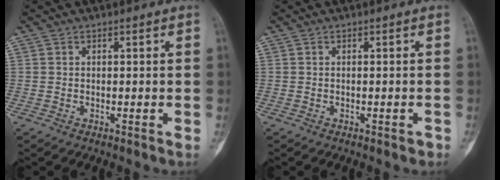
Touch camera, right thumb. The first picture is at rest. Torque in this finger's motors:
{"motor_torque": [0.29, 0.06, 0.13, -0.02, 0.07]}